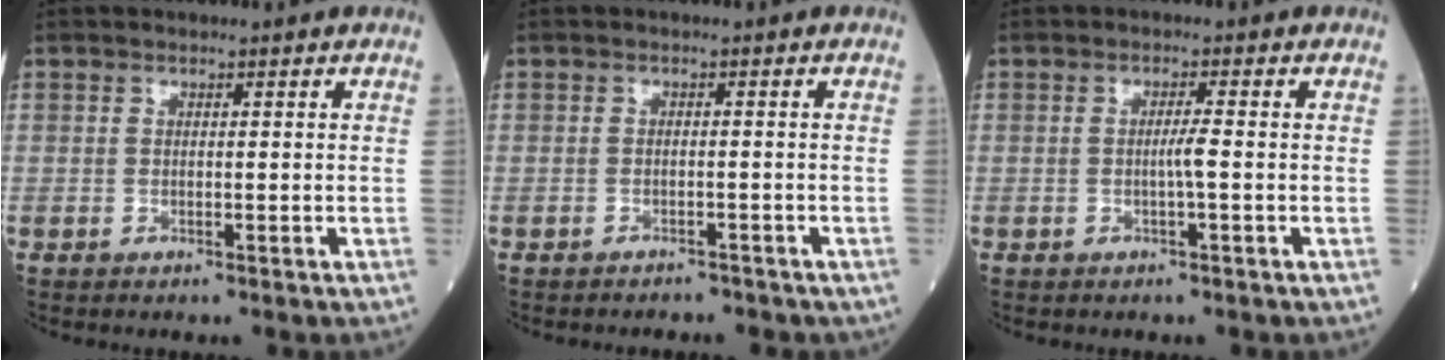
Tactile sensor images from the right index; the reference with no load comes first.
{"total": 4.2, "force": [-3.7, 1.8, 0.7], "torque": [-0.011, 0.004, -0.040]}
{"total": 1.9, "force": [-0.4, -0.3, 1.8], "torque": [-0.034, -0.001, -0.008]}